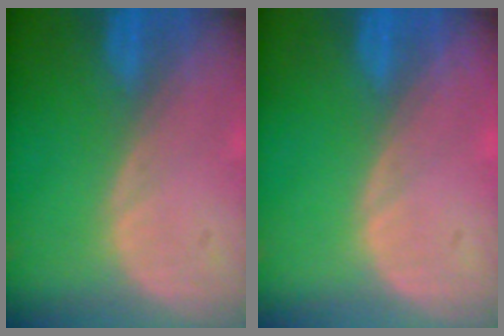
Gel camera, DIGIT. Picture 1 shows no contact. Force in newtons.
{"total": 0.0}